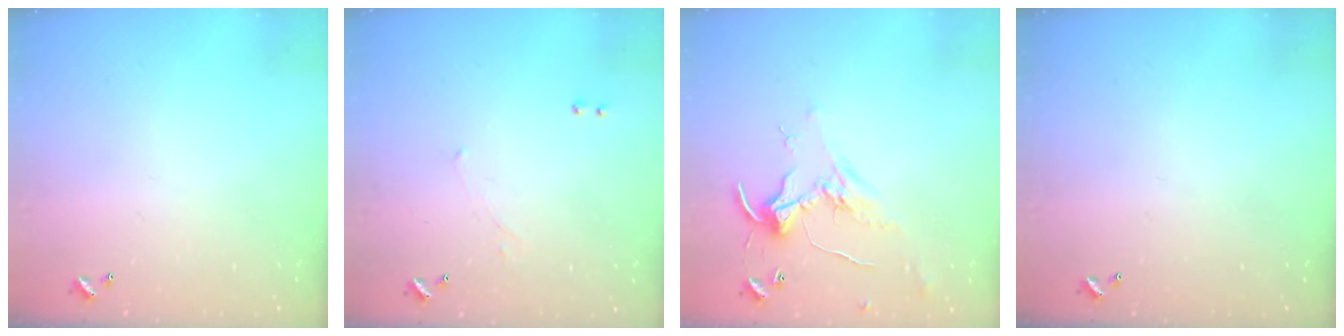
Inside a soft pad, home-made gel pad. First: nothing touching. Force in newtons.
{"total": 2.8, "press": 2.7, "slide": 0.5}
{"total": 1.6, "press": 1.5, "slide": 0.5}
{"total": 0.0}